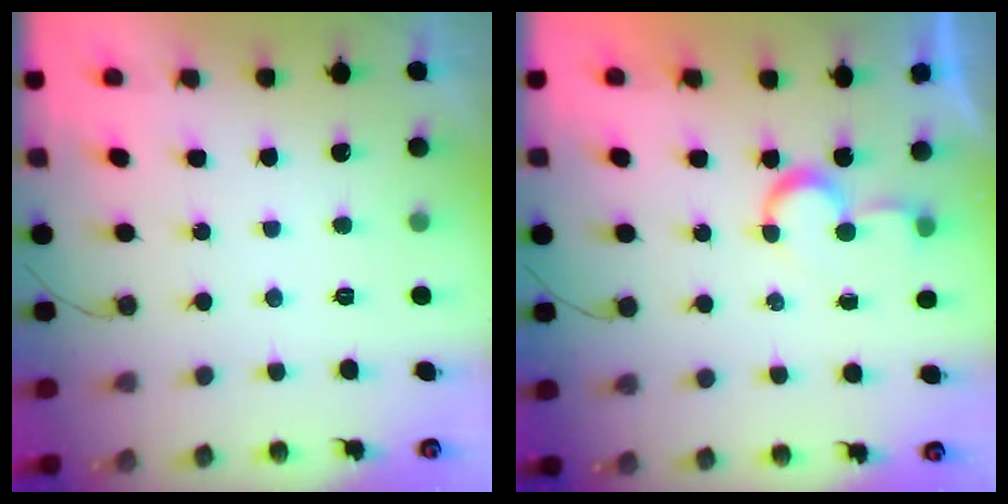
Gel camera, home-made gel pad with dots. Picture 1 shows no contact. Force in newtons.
{"total": 4.3, "press": 4.3, "slide": 0.3}